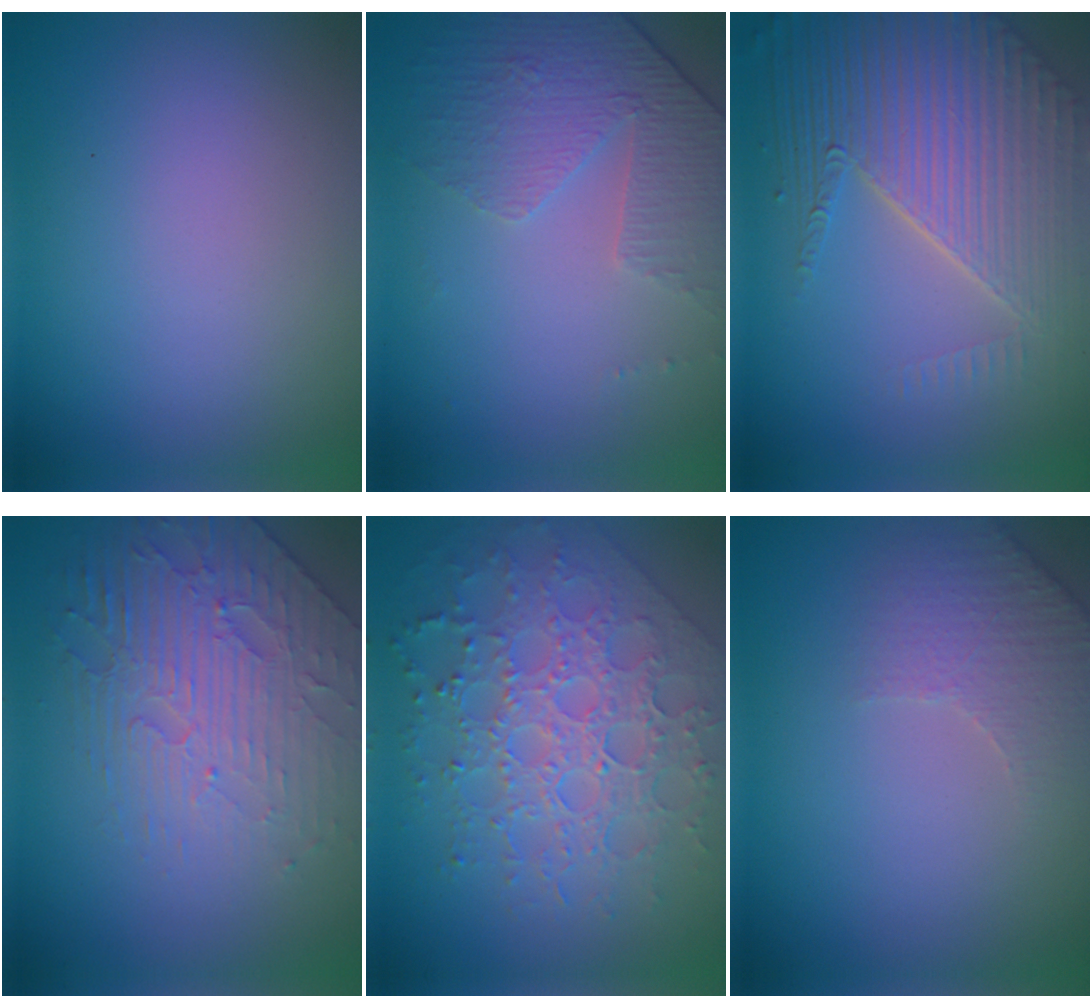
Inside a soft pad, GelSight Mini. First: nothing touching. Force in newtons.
{"total": 4.6, "press": 3.0, "slide": 3.5}
{"total": 8.9, "press": 5.8, "slide": 6.7}
{"total": 4.3, "press": 4.0, "slide": 1.7}
{"total": 7.9, "press": 5.7, "slide": 5.5}
{"total": 2.8, "press": 2.7, "slide": 0.8}